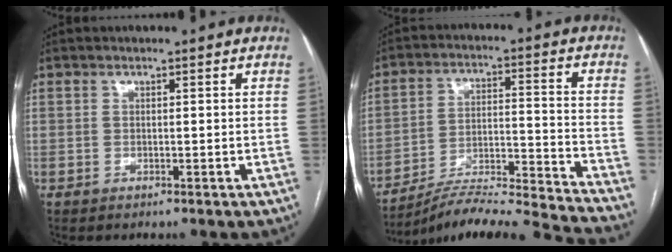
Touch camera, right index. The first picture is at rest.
{"total": 20.1, "force": [-19.1, -2.1, 6.1], "torque": [-0.083, -0.003, -0.291]}